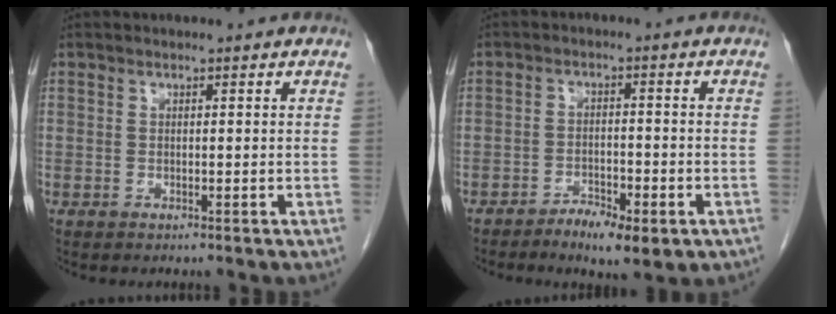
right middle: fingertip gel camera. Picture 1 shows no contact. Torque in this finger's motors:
{"motor_torque": [-0.04, -0.13, 0.08, 0.01]}